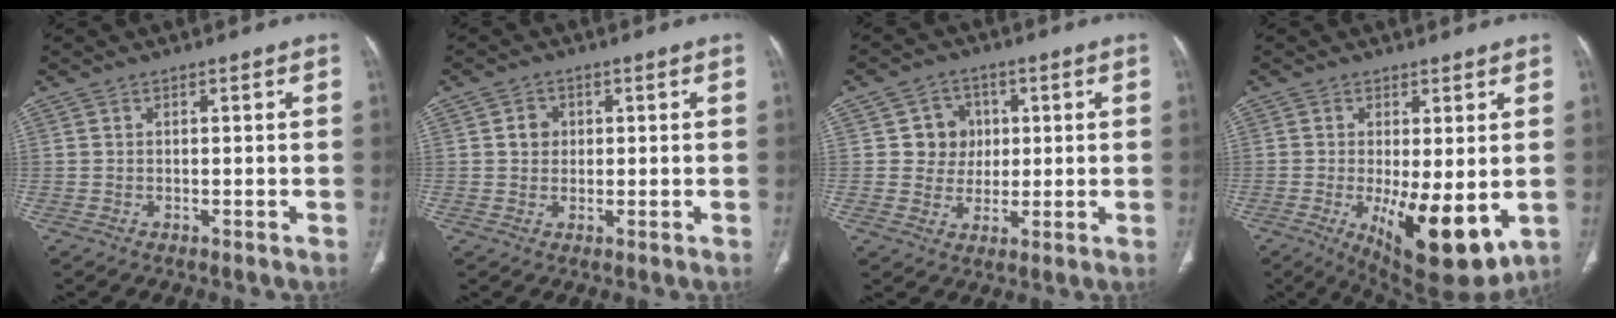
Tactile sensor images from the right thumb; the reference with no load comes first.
{"total": 2.8, "force": [0.5, 2.5, 1.2], "torque": [-0.003, 0.002, 0.008]}
{"total": 6.6, "force": [1.2, 6.2, 1.7], "torque": [0.013, 0.006, 0.016]}
{"total": 13.2, "force": [-2.6, 4.8, 12.0], "torque": [-0.178, -0.030, -0.023]}